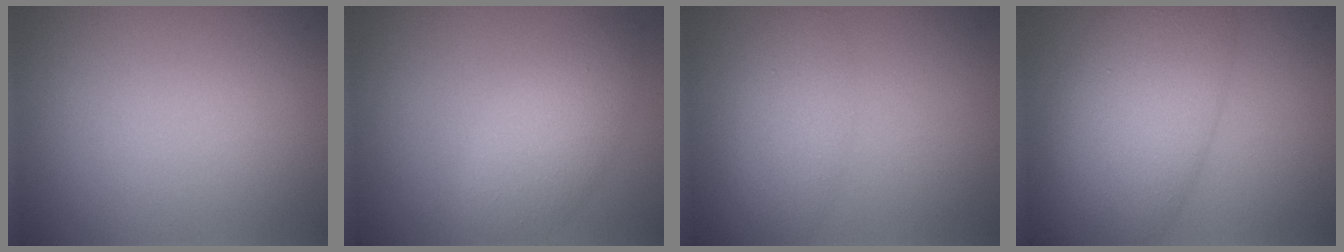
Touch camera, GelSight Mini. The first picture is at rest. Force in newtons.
{"total": 3.5, "press": 3.5, "slide": 0.2}
{"total": 2.8, "press": 2.8, "slide": 0.1}
{"total": 8.6, "press": 8.6, "slide": 0.2}